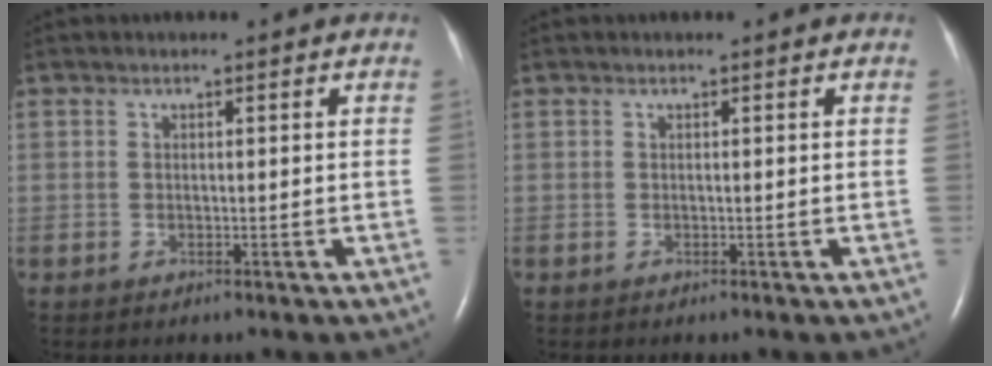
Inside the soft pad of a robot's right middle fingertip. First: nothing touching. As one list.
[{"total": 0.0}]